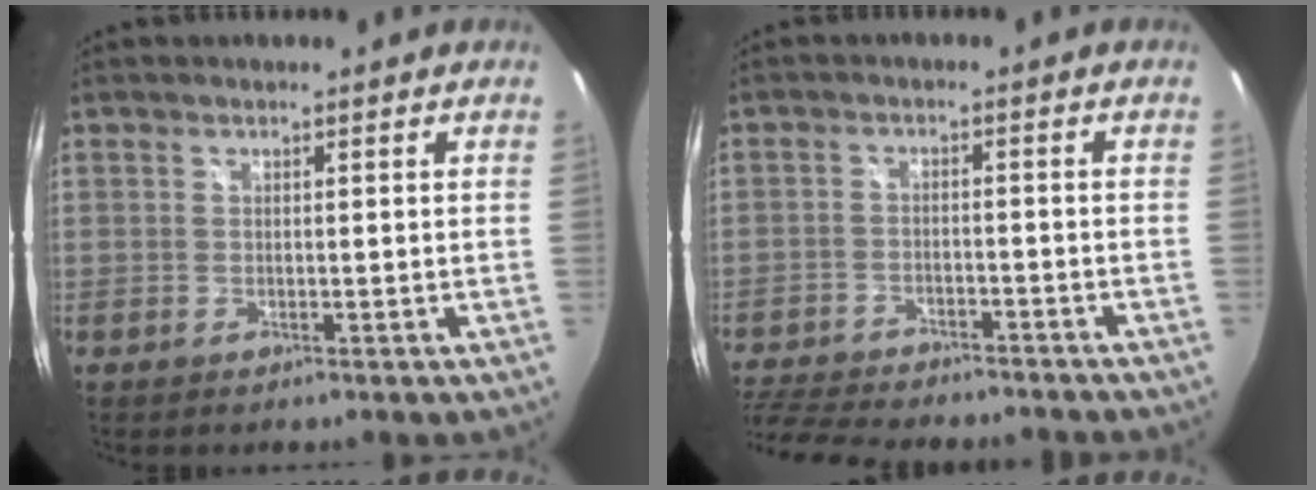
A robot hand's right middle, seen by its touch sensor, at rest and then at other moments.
{"total": 16.1, "force": [-13.8, 4.6, 6.9], "torque": [-0.163, -0.024, -0.213]}